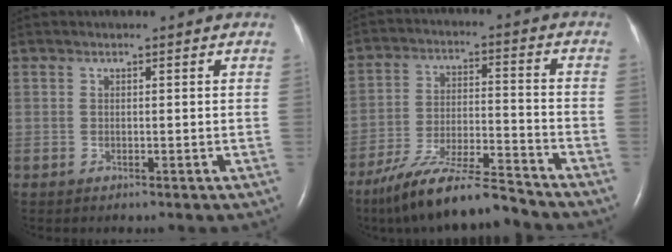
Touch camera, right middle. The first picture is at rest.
{"total": 13.0, "force": [-11.3, 0.7, 6.4], "torque": [-0.113, -0.008, -0.200]}